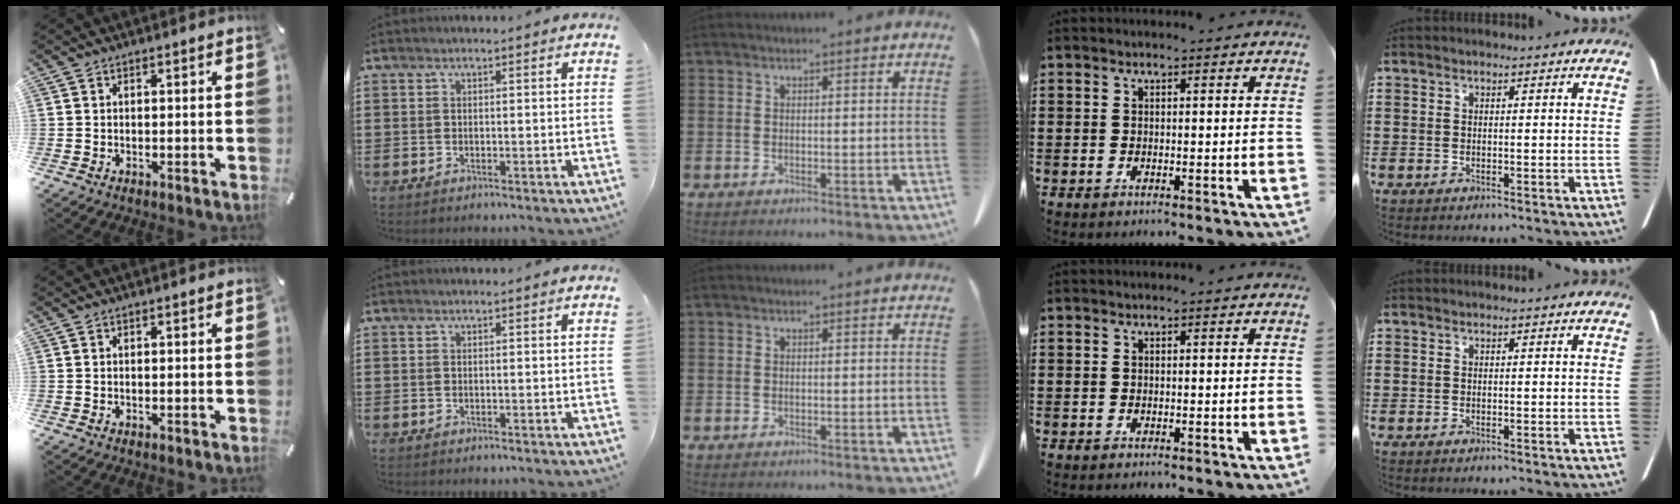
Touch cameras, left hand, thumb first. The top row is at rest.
{}